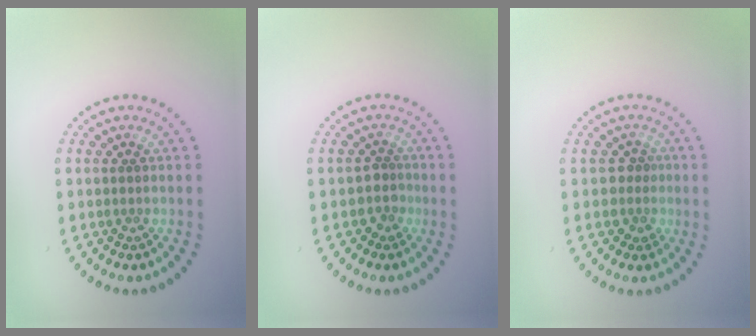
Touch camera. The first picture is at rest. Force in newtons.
{"total": 1.5, "press": 1.2, "slide": 0.9}
{"total": 1.8, "press": 1.5, "slide": 1.1}